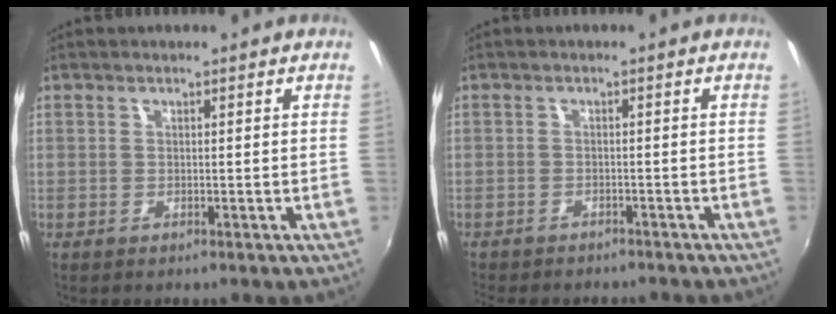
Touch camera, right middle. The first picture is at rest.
{"total": 6.8, "force": [-6.2, 1.9, 2.3], "torque": [-0.060, -0.018, -0.092]}